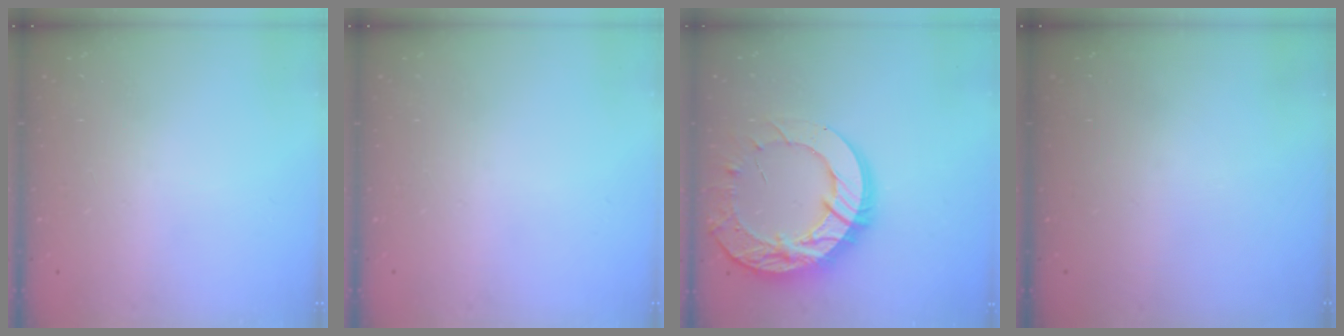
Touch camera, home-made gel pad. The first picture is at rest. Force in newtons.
{"total": 0.0}
{"total": 21.2, "press": 21.1, "slide": 2.1}
{"total": 0.0}